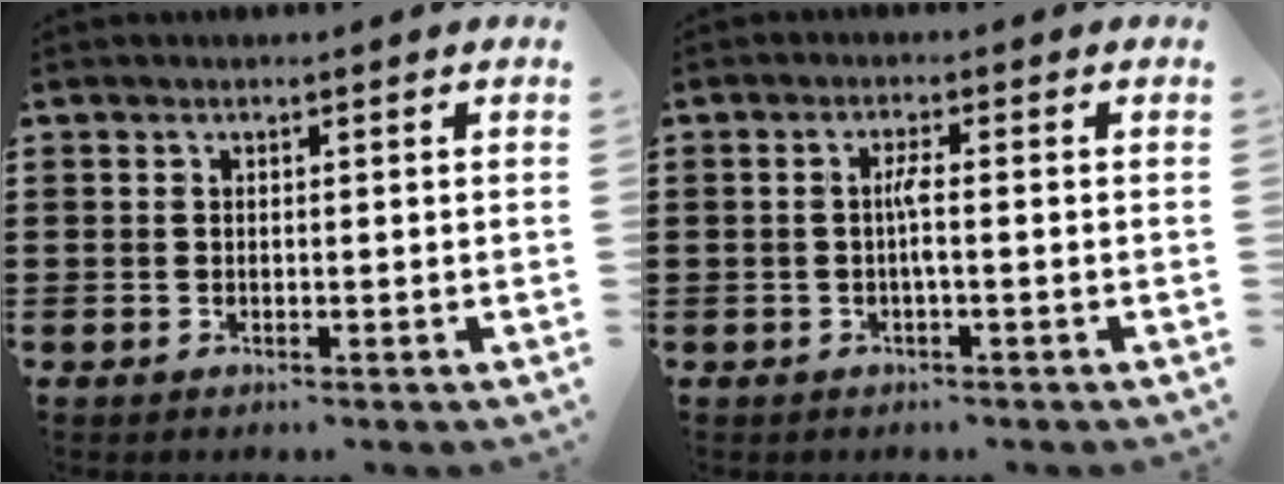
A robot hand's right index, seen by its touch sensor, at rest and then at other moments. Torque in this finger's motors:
{"motor_torque": [0.57, -0.34, 0.20, 0.07]}